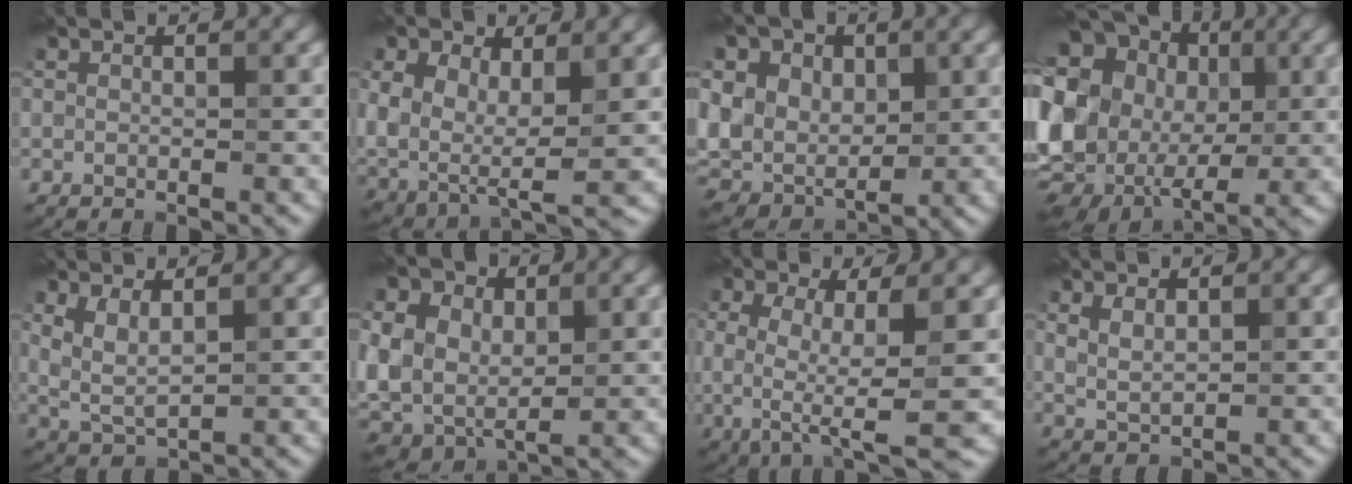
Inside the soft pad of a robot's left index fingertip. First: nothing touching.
{"total": 8.5, "force": [1.6, 5.5, 6.3], "torque": [-0.145, -0.010, 0.034]}
{"total": 12.9, "force": [4.8, 9.3, 7.5], "torque": [-0.157, 0.042, 0.067]}
{"total": 18.1, "force": [3.9, 14.5, 10.1], "torque": [-0.224, 0.029, 0.054]}
{"total": 2.7, "force": [1.1, 1.0, 2.3], "torque": [-0.057, 0.003, 0.029]}
{"total": 12.3, "force": [3.5, 8.8, 7.9], "torque": [-0.167, 0.030, 0.058]}
{"total": 7.0, "force": [-0.9, 2.1, 6.6], "torque": [-0.132, -0.014, -0.010]}
{"total": 1.8, "force": [0.8, 0.8, 1.3], "torque": [-0.033, 0.004, 0.024]}